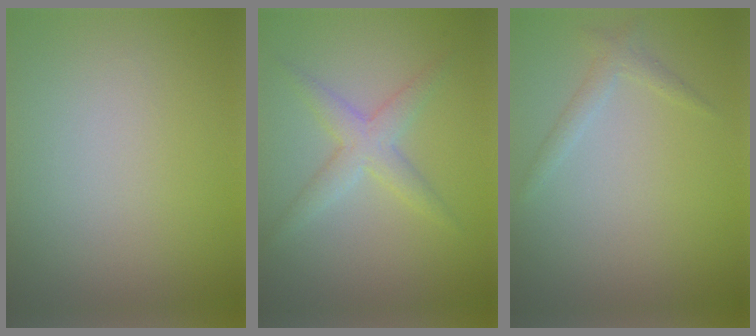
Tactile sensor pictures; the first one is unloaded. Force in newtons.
{"total": 2.9, "press": 2.9, "slide": 0.0}
{"total": 1.4, "press": 1.4, "slide": 0.1}